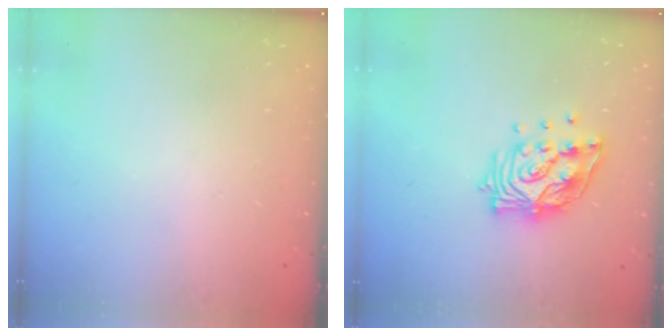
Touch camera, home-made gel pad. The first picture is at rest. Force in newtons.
{"total": 13.7, "press": 13.7, "slide": 1.2}